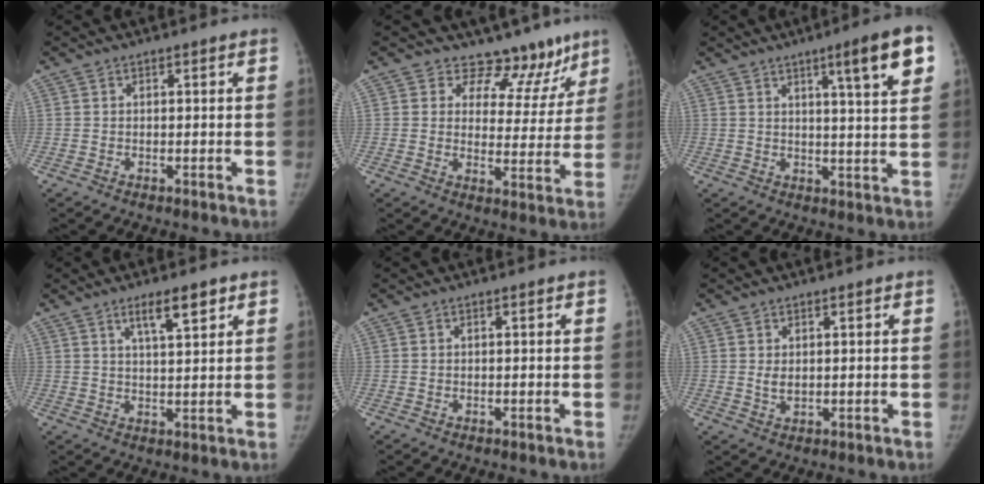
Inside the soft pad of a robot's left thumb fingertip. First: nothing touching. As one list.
[{"total": 12.3, "force": [9.8, 7.0, 2.4], "torque": [0.031, -0.064, 0.114]}, {"total": 10.4, "force": [5.1, 0.9, 9.1], "torque": [-0.119, -0.019, 0.068]}, {"total": 6.0, "force": [3.7, 1.5, 4.5], "torque": [-0.061, -0.019, 0.063]}, {"total": 0.0}, {"total": 1.9, "force": [0.5, 1.1, 1.4], "torque": [-0.020, -0.005, 0.014]}]